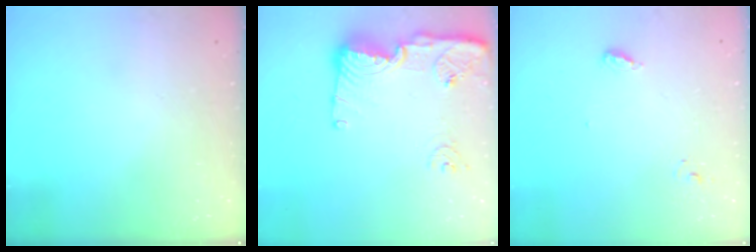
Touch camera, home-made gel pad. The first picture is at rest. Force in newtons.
{"total": 14.8, "press": 14.7, "slide": 1.5}
{"total": 5.9, "press": 5.9, "slide": 0.3}